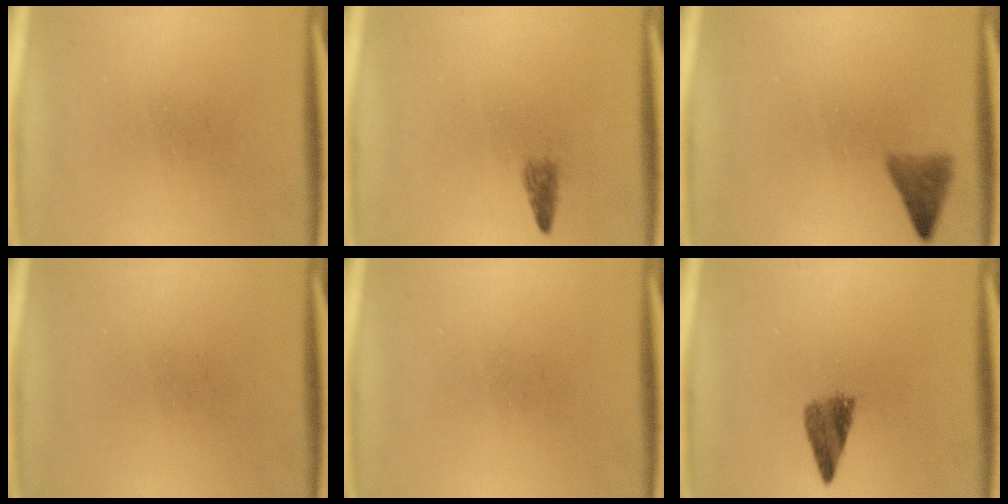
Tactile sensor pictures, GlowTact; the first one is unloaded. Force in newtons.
{"total": 1.4}
{"total": 2.8}
{"total": 0.0}
{"total": 0.0}
{"total": 3.9}